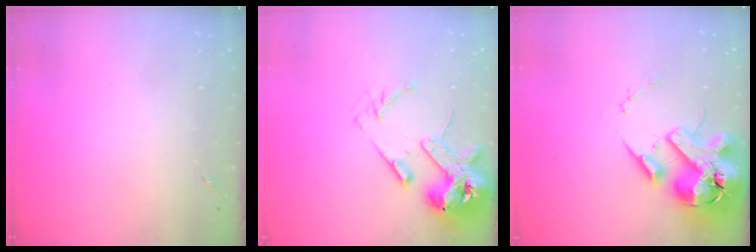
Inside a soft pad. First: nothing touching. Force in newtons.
{"total": 14.8, "press": 14.6, "slide": 2.1}
{"total": 20.7, "press": 20.4, "slide": 3.5}